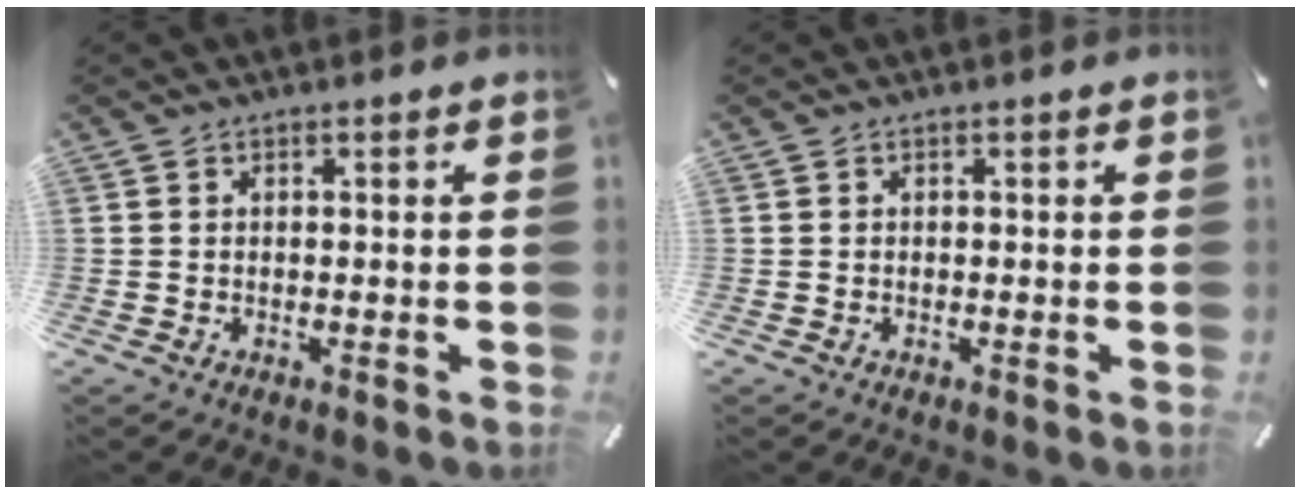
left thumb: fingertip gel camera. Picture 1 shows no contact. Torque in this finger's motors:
{"motor_torque": [0.00, 0.00, 0.00, 0.02, 0.00]}